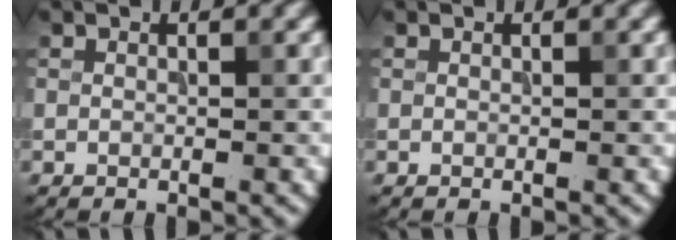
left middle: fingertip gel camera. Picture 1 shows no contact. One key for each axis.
{"total": 0.0}